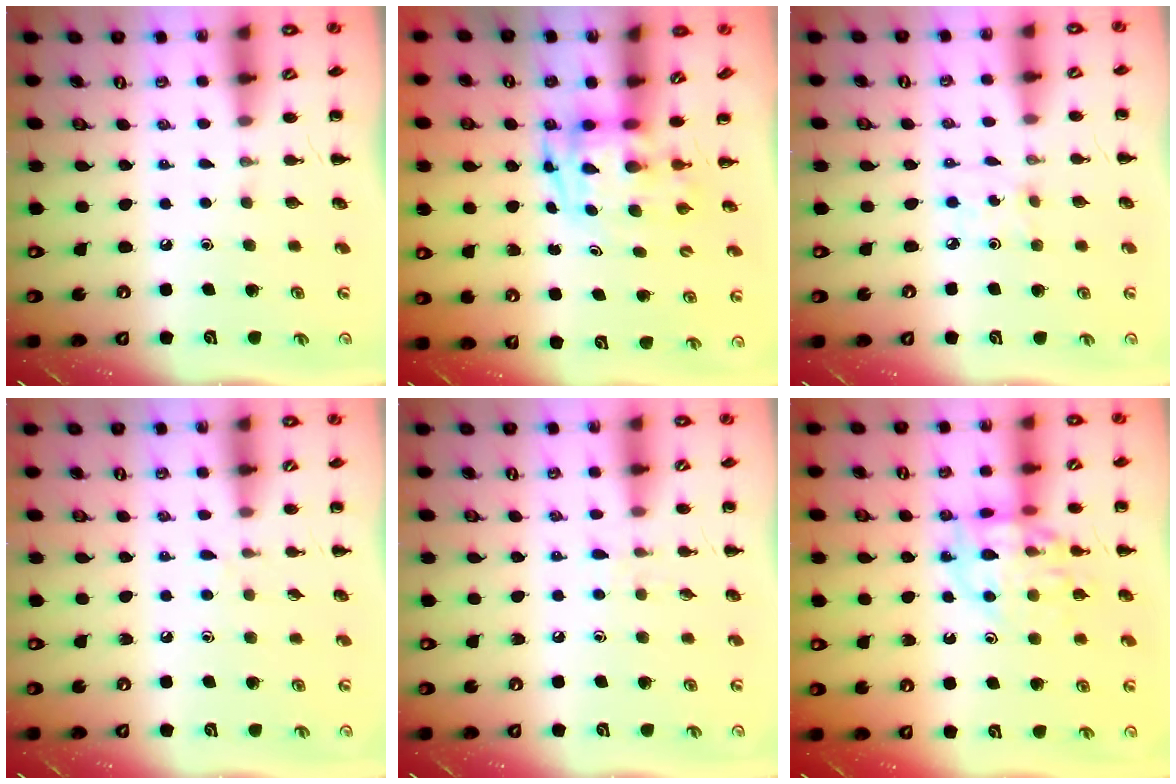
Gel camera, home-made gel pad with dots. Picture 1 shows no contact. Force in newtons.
{"total": 3.4, "press": 3.3, "slide": 0.7}
{"total": 2.5, "press": 2.3, "slide": 0.9}
{"total": 5.3, "press": 4.9, "slide": 2.0}
{"total": 5.0, "press": 4.4, "slide": 2.3}
{"total": 12.9, "press": 12.8, "slide": 1.6}